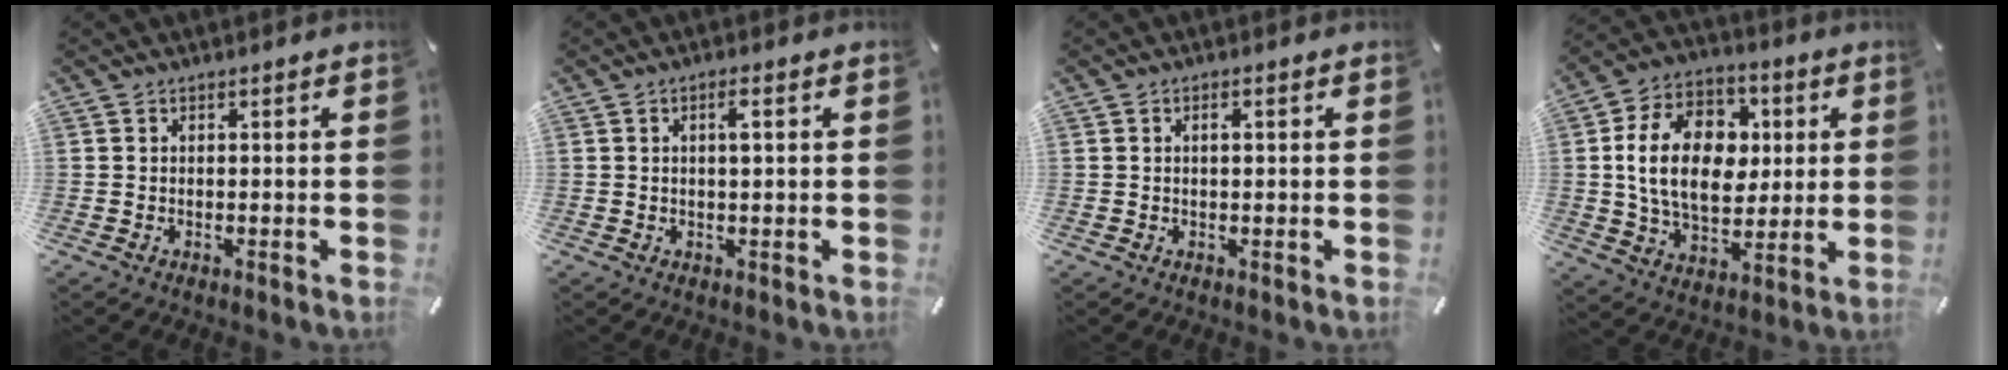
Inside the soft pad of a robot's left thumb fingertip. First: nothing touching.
{"total": 2.3, "force": [0.6, 0.5, 2.2], "torque": [-0.037, 0.000, 0.007]}
{"total": 1.4, "force": [0.3, 0.5, 1.3], "torque": [-0.025, 0.004, 0.003]}
{"total": 18.4, "force": [2.0, 13.4, 12.5], "torque": [-0.226, 0.016, 0.036]}